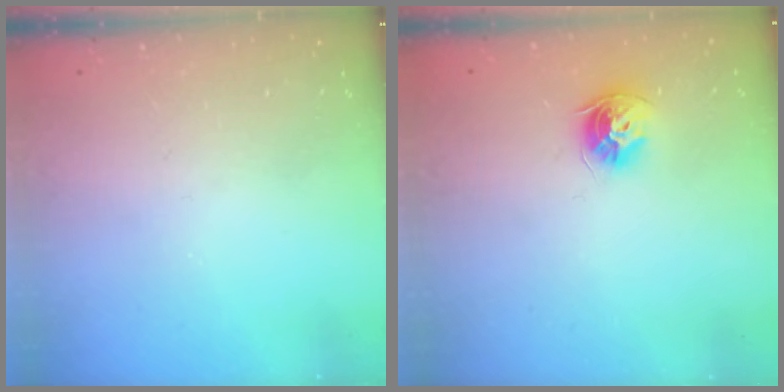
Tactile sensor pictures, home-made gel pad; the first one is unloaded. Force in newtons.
{"total": 9.3, "press": 9.3, "slide": 1.0}